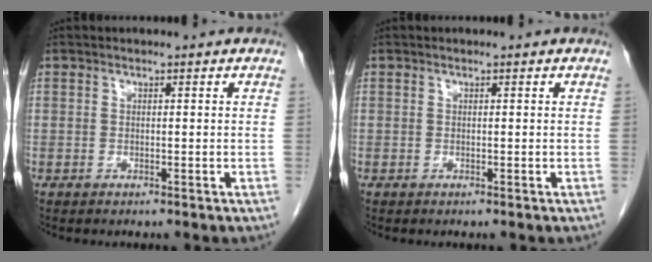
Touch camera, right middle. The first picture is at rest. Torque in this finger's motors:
{"motor_torque": [-0.18, -0.02, -0.10, -0.01]}